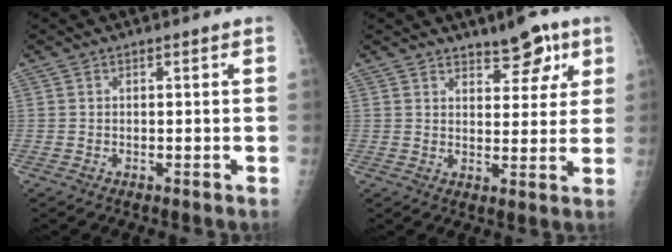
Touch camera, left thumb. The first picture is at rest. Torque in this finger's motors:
{"motor_torque": [-0.25, -0.08, 0.18, 0.17, 0.00]}